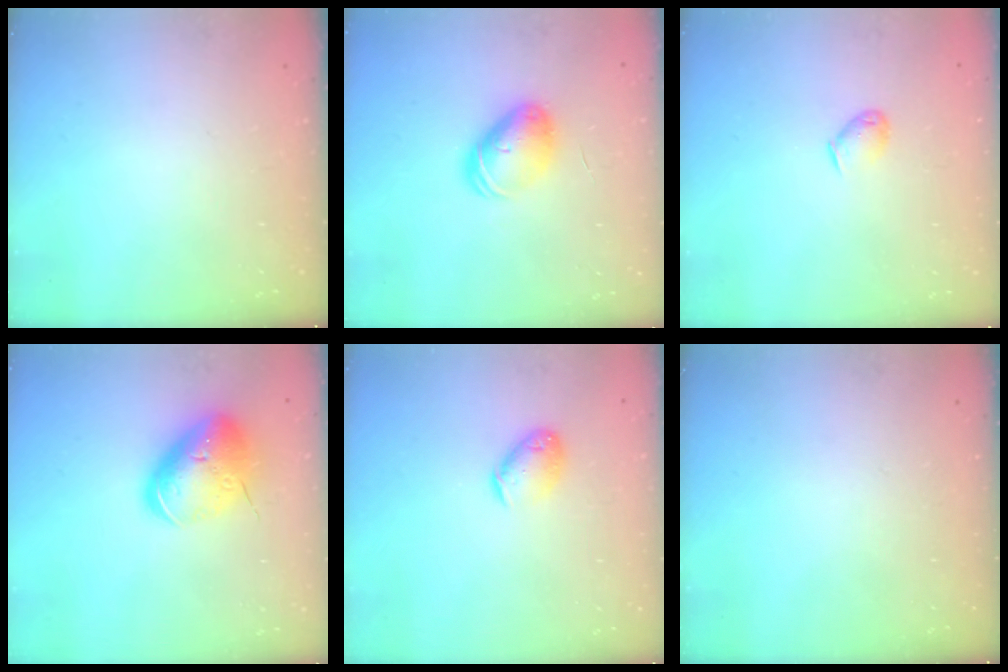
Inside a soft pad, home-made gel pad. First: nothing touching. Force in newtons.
{"total": 8.1, "press": 8.1, "slide": 0.7}
{"total": 3.8, "press": 3.7, "slide": 0.8}
{"total": 16.1, "press": 15.8, "slide": 2.8}
{"total": 9.2, "press": 9.1, "slide": 1.4}
{"total": 0.0}